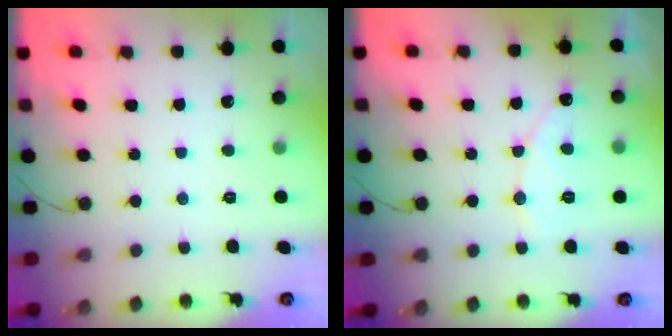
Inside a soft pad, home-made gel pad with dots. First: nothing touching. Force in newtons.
{"total": 7.1, "press": 7.0, "slide": 0.4}